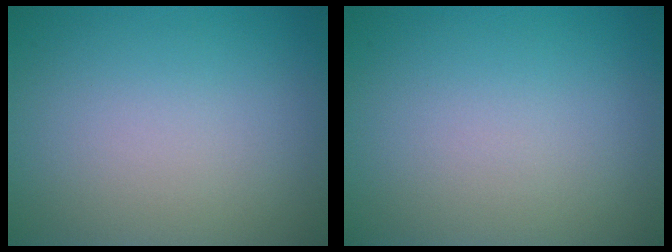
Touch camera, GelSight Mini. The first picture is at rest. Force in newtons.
{"total": 0.0}